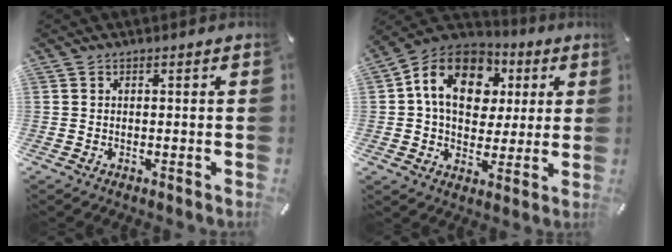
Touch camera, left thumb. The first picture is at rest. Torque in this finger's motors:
{"motor_torque": [1.29, 1.24, 2.08, -0.69, 0.30]}